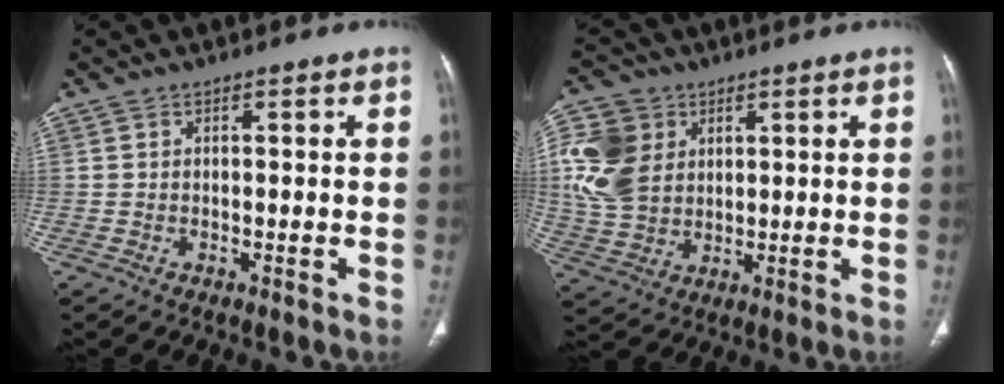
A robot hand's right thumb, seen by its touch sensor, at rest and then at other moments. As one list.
[{"total": 12.4, "force": [3.2, 9.8, 6.9], "torque": [-0.126, -0.002, 0.064]}]